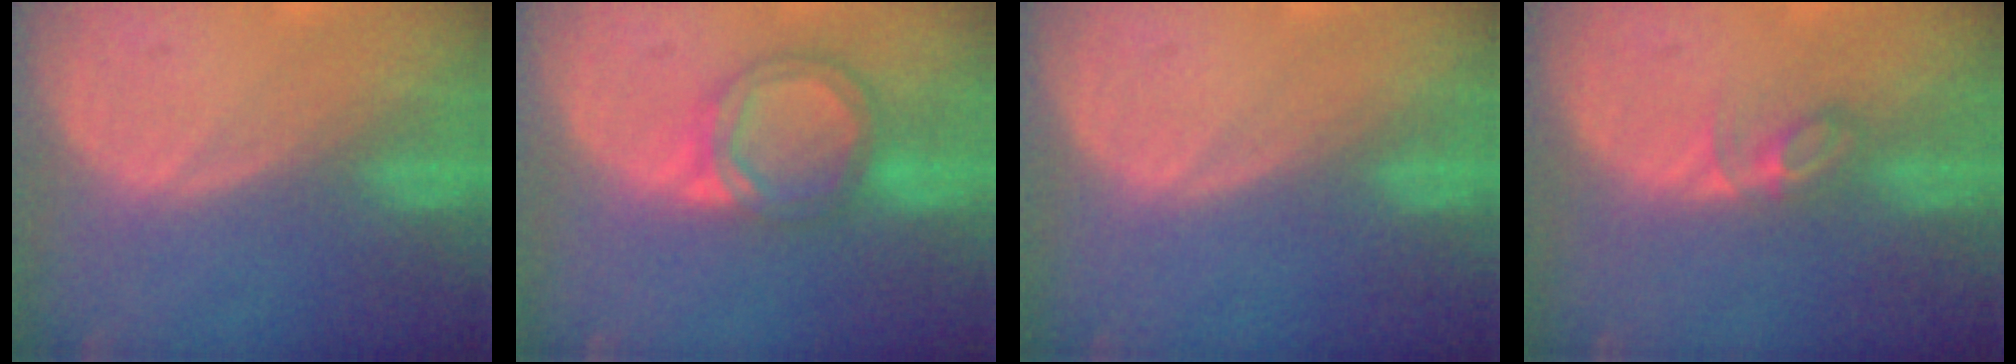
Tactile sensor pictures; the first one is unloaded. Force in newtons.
{"total": 6.3, "press": 5.8, "slide": 2.3}
{"total": 0.0}
{"total": 2.8, "press": 2.8, "slide": 0.4}